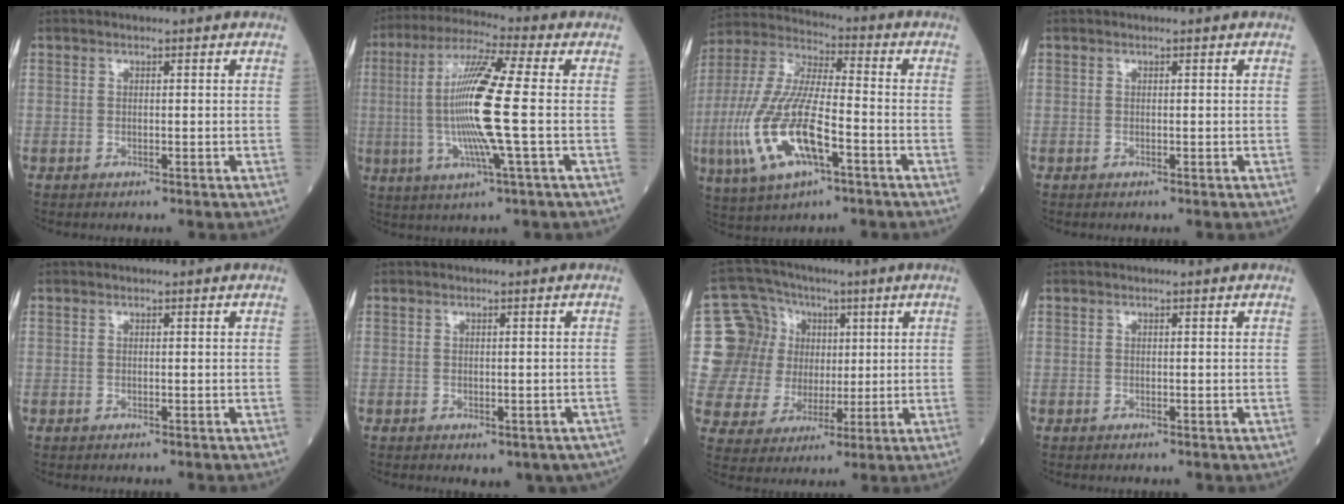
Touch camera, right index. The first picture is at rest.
{"total": 14.2, "force": [-0.6, -0.3, 14.1], "torque": [-0.285, -0.003, -0.021]}
{"total": 16.7, "force": [-5.5, 4.8, 15.1], "torque": [-0.336, -0.011, -0.098]}
{"total": 0.0}
{"total": 0.0}
{"total": 5.6, "force": [-3.9, 2.8, 2.8], "torque": [-0.017, 0.006, -0.049]}
{"total": 13.2, "force": [3.2, 12.3, 3.7], "torque": [-0.084, 0.060, 0.069]}
{"total": 0.0}